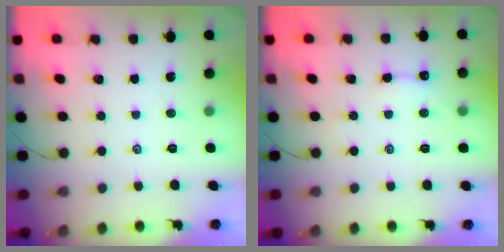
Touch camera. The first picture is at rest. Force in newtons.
{"total": 3.0, "press": 3.0, "slide": 0.4}